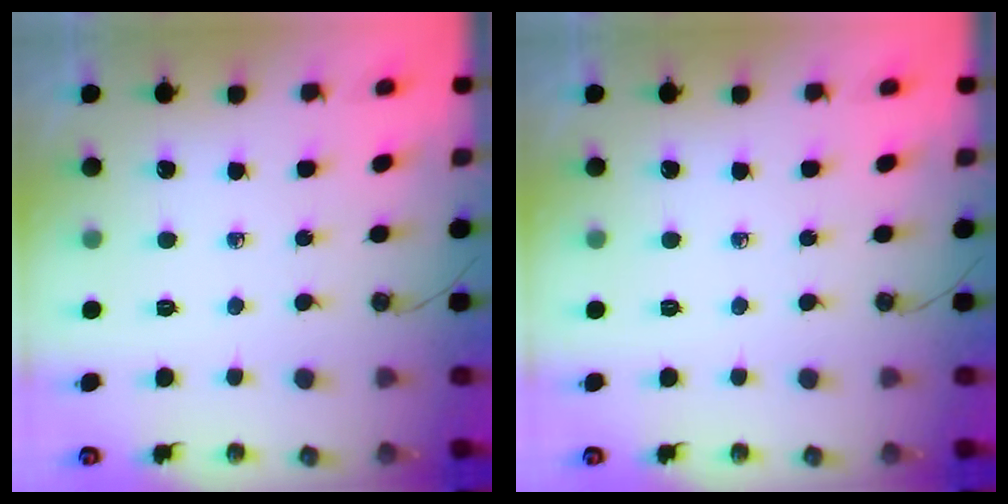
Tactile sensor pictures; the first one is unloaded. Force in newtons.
{"total": 0.0}